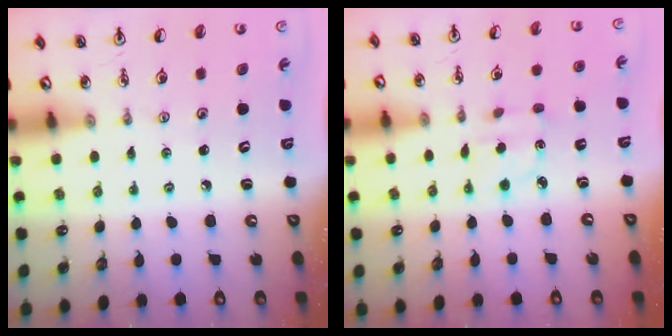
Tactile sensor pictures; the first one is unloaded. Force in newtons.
{"total": 2.6, "press": 2.5, "slide": 0.7}